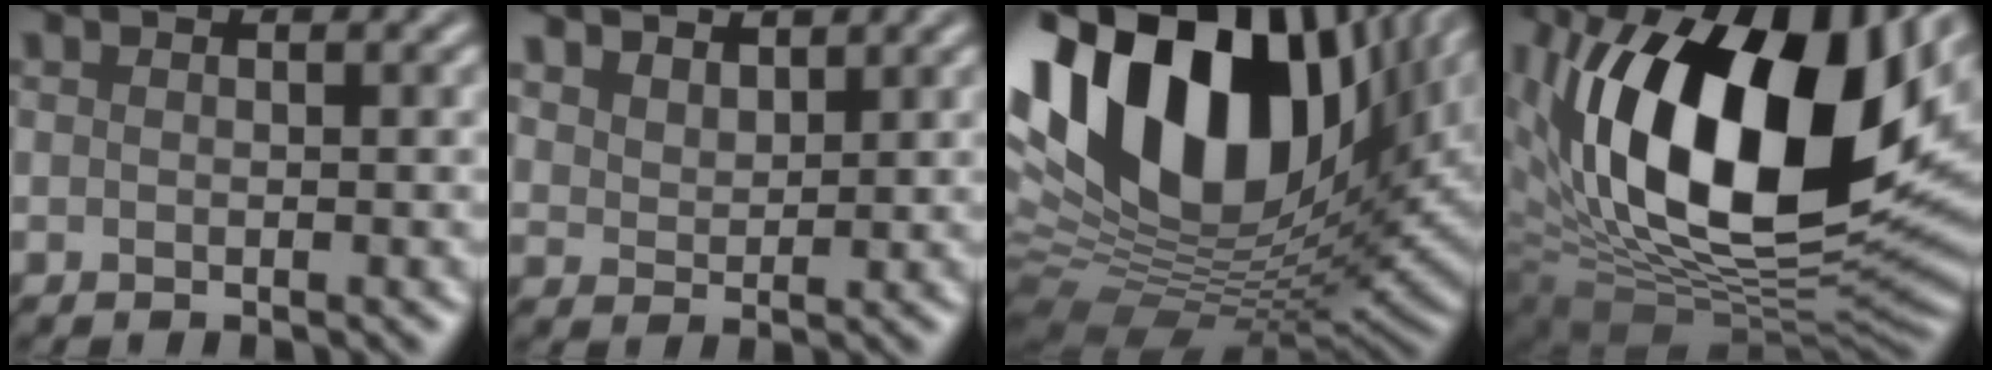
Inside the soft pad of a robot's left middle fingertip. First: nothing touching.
{"total": 3.8, "force": [3.6, 1.0, 0.5], "torque": [-0.025, 0.010, 0.078]}
{"total": 19.6, "force": [6.5, 11.2, 14.6], "torque": [-0.287, 0.019, 0.132]}
{"total": 18.5, "force": [5.7, 9.7, 14.8], "torque": [-0.260, 0.025, 0.103]}